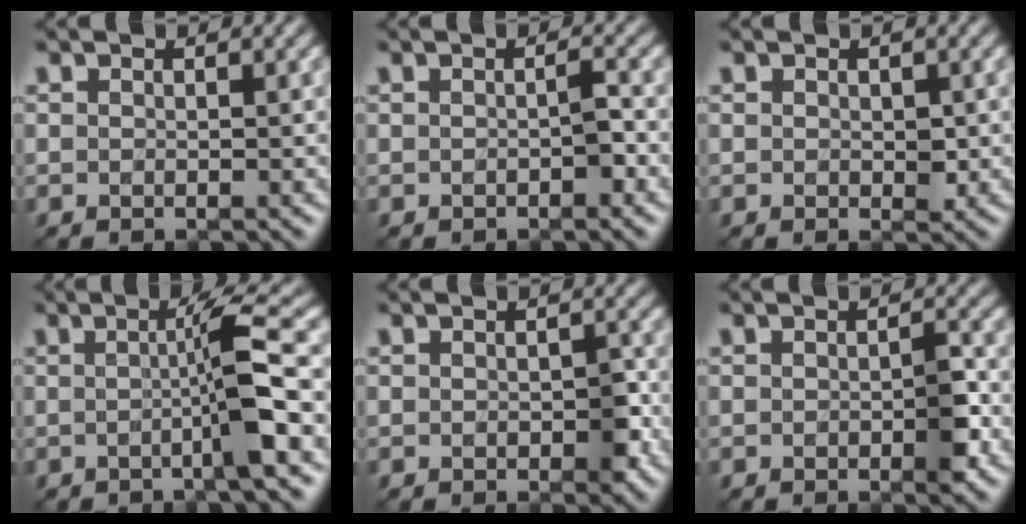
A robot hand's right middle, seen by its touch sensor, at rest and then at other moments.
{"total": 1.3, "force": [-0.4, 0.4, 1.2], "torque": [-0.020, 0.002, -0.005]}
{"total": 1.1, "force": [0.0, 0.7, 0.9], "torque": [-0.011, -0.002, 0.002]}
{"total": 5.2, "force": [-0.6, 0.5, 5.1], "torque": [-0.076, 0.007, -0.020]}
{"total": 1.9, "force": [-0.4, 1.1, 1.6], "torque": [-0.020, -0.004, -0.006]}
{"total": 2.4, "force": [-0.7, 0.7, 2.2], "torque": [-0.030, -0.001, -0.010]}